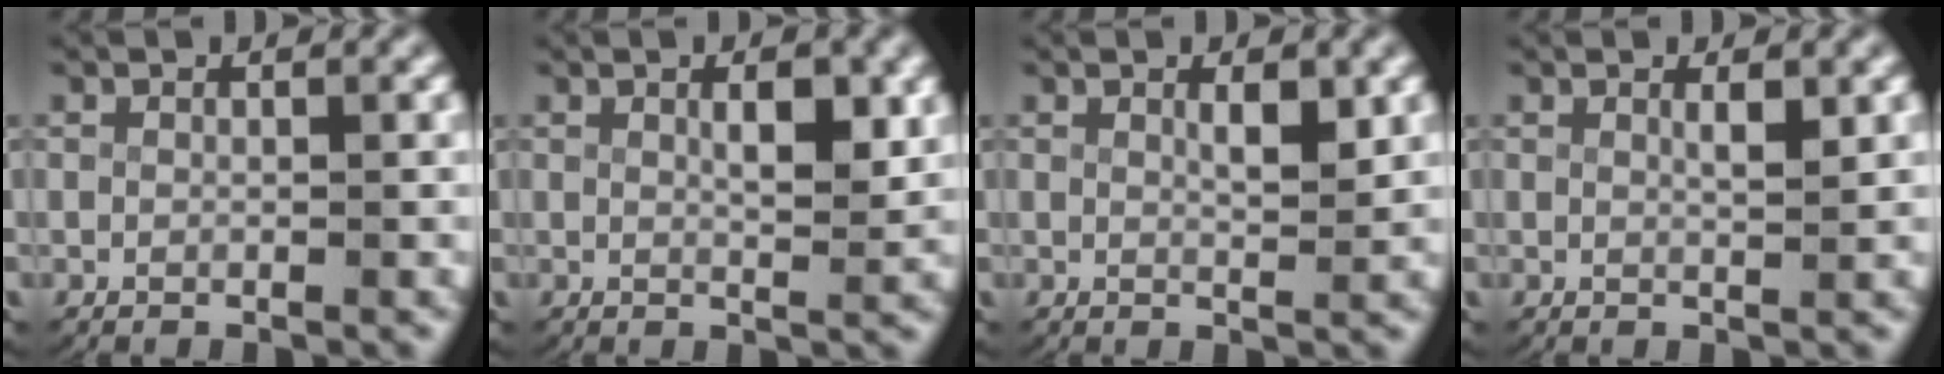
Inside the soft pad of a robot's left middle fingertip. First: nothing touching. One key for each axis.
{"total": 2.9, "fx": 0.9, "fy": 0.6, "fz": 2.7, "tx": -0.040, "ty": -0.009, "tz": 0.019}
{"total": 2.1, "fx": 0.9, "fy": 0.3, "fz": 1.9, "tx": -0.031, "ty": -0.012, "tz": 0.019}
{"total": 1.5, "fx": 0.7, "fy": -0.1, "fz": 1.4, "tx": -0.022, "ty": -0.011, "tz": 0.017}